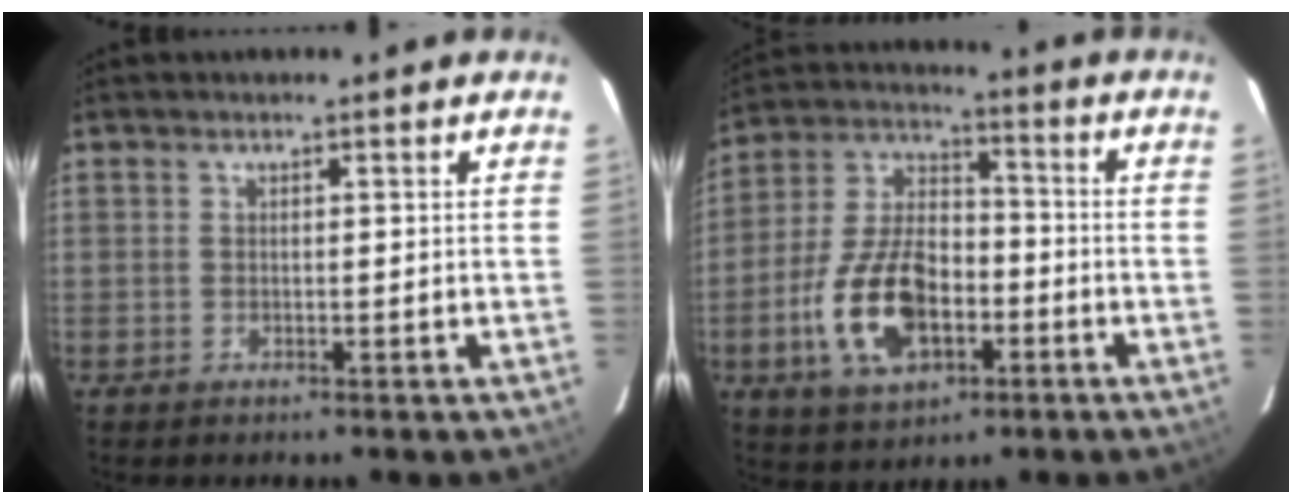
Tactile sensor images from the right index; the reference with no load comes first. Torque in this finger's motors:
{"motor_torque": [2.01, -0.13, 0.51, 0.14]}